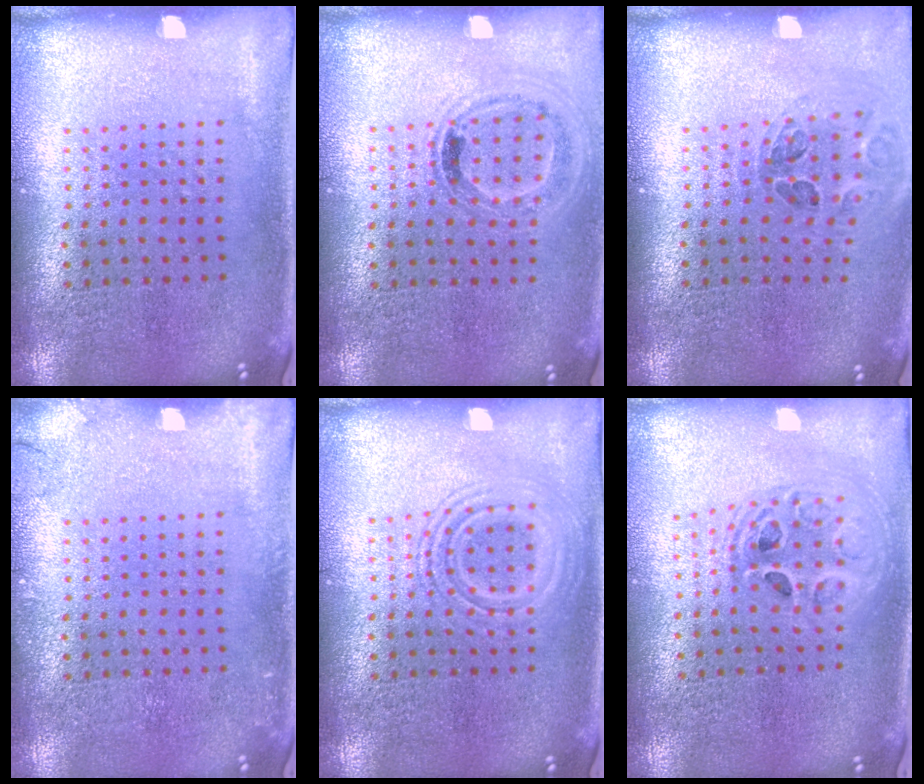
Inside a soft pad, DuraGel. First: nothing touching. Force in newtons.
{"total": 1.0, "press": 0.9, "slide": 0.4}
{"total": 1.0, "press": 1.0, "slide": 0.1}
{"total": 1.2, "press": 1.2, "slide": 0.2}
{"total": 2.8, "press": 2.7, "slide": 0.4}
{"total": 2.0, "press": 1.6, "slide": 1.2}